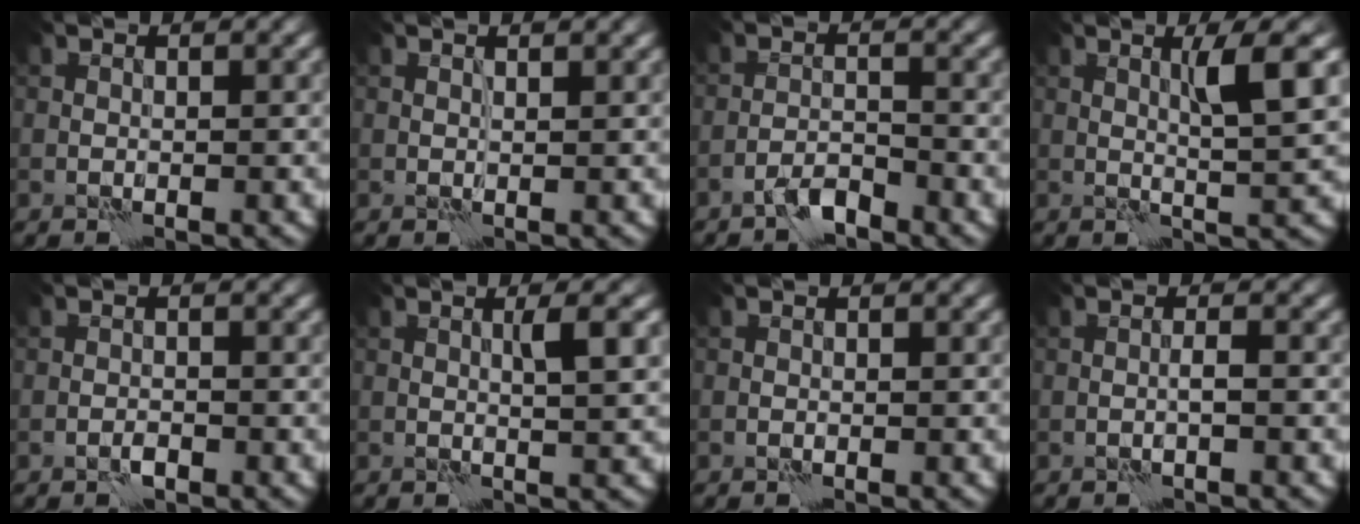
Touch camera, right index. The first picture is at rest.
{"total": 0.7, "force": [0.5, -0.5, 0.1], "torque": [-0.003, -0.001, 0.006]}
{"total": 2.3, "force": [-2.1, 0.2, 1.0], "torque": [-0.019, 0.009, -0.042]}
{"total": 3.9, "force": [1.1, 0.0, 3.7], "torque": [-0.065, 0.000, 0.021]}
{"total": 0.9, "force": [-0.7, 0.1, 0.5], "torque": [-0.009, 0.003, -0.015]}
{"total": 2.4, "force": [0.5, 0.0, 2.4], "torque": [-0.039, 0.003, 0.007]}
{"total": 0.0}
{"total": 0.9, "force": [-0.5, -0.3, 0.7], "torque": [-0.012, 0.006, -0.009]}